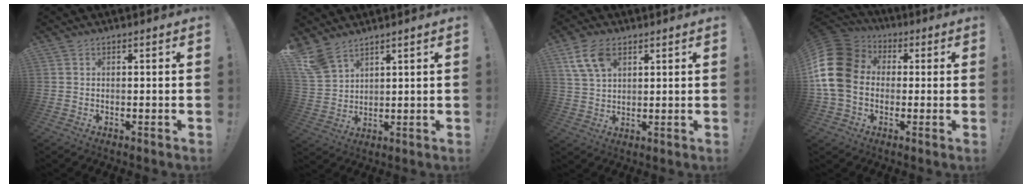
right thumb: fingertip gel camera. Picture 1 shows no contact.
{"total": 7.9, "force": [6.1, 3.9, 3.3], "torque": [-0.079, -0.031, 0.122]}
{"total": 8.9, "force": [4.5, 5.2, 5.6], "torque": [-0.110, -0.007, 0.089]}
{"total": 17.8, "force": [1.1, 14.0, 11.0], "torque": [-0.204, 0.011, 0.021]}